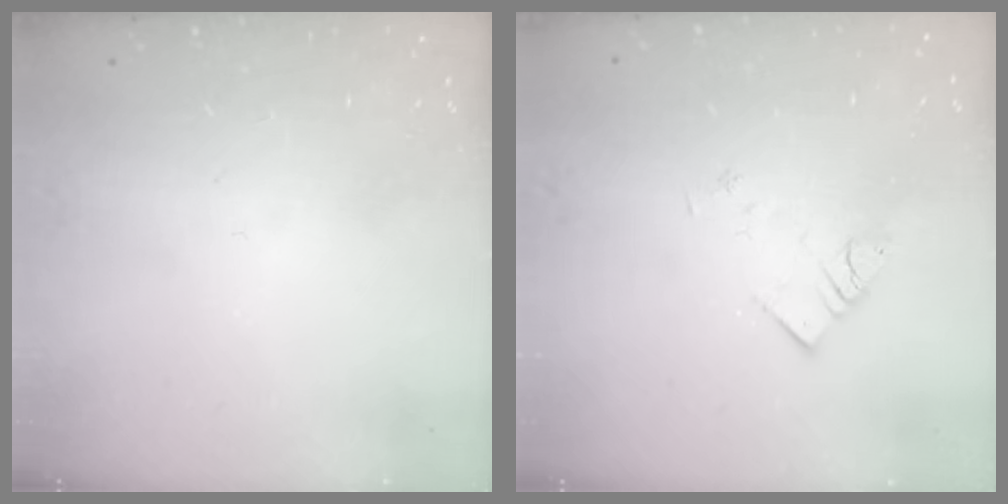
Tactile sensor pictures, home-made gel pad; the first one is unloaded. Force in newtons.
{"total": 3.7, "press": 3.7, "slide": 0.1}